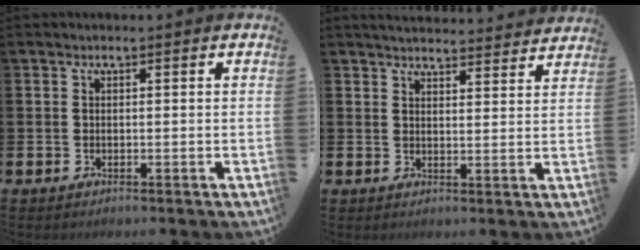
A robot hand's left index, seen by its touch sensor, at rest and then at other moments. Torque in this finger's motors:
{"motor_torque": [0.80, -1.35, 0.05, -0.01]}